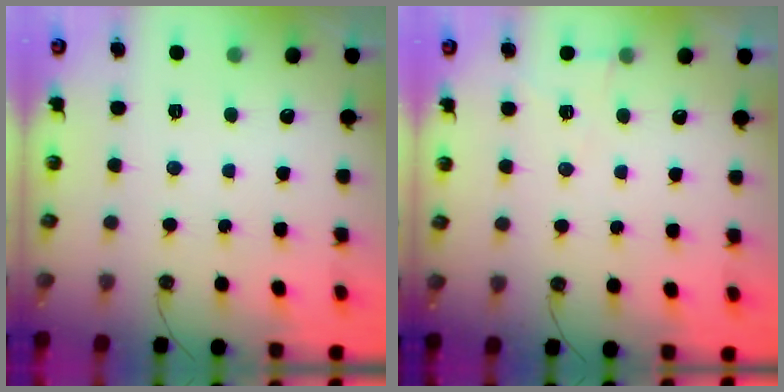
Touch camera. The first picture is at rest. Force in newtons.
{"total": 5.2, "press": 2.9, "slide": 4.3}